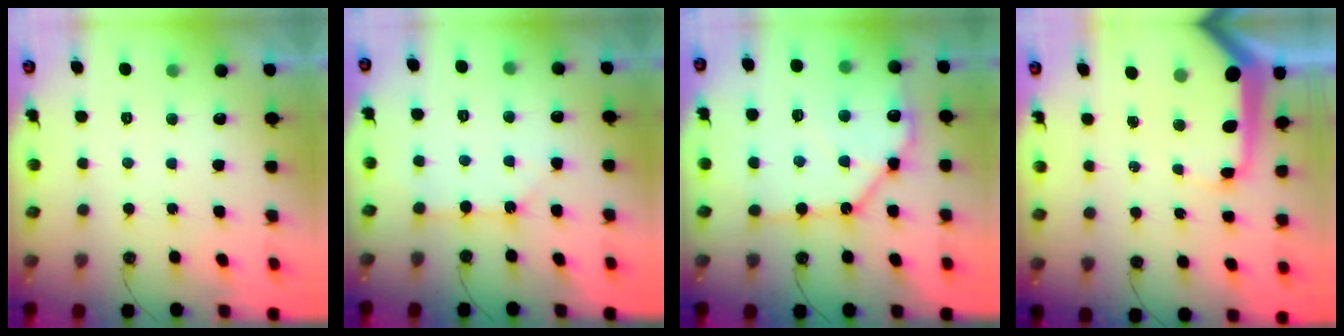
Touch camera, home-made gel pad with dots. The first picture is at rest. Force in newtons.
{"total": 3.3, "press": 3.3, "slide": 0.3}
{"total": 17.5, "press": 17.3, "slide": 2.1}
{"total": 16.5, "press": 16.4, "slide": 1.9}